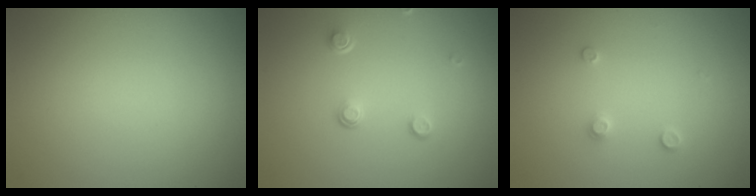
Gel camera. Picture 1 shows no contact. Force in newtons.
{"total": 1.4, "press": 0.8, "slide": 1.2}
{"total": 1.0, "press": 1.0, "slide": 0.2}